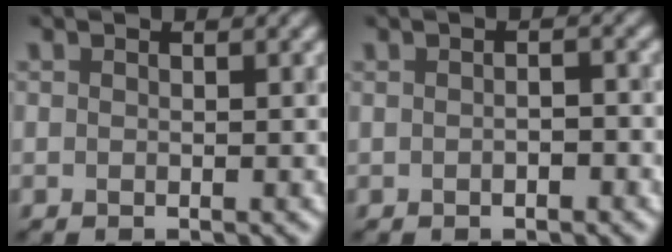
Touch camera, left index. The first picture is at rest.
{"total": 1.1, "force": [-0.4, 0.4, 0.9], "torque": [-0.013, -0.002, -0.006]}